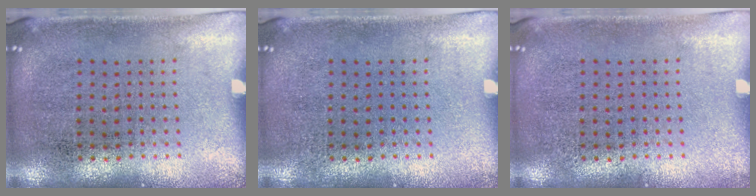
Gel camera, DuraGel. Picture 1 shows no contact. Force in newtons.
{"total": 0.0}
{"total": 0.0}